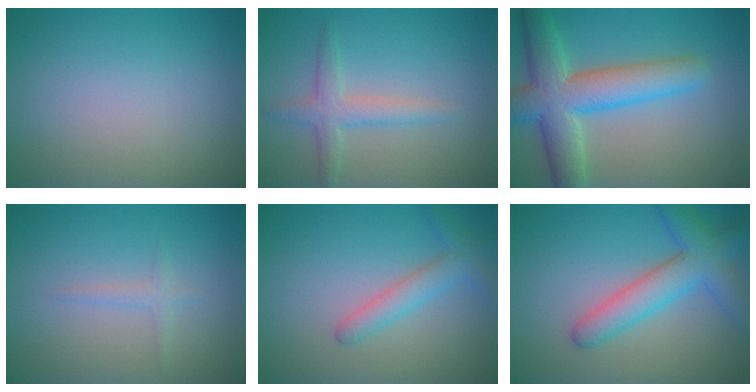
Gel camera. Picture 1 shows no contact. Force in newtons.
{"total": 2.7, "press": 2.7, "slide": 0.0}
{"total": 8.3, "press": 8.3, "slide": 0.4}
{"total": 1.1, "press": 1.1, "slide": 0.0}
{"total": 2.8, "press": 2.7, "slide": 0.2}
{"total": 5.5, "press": 5.5, "slide": 0.3}